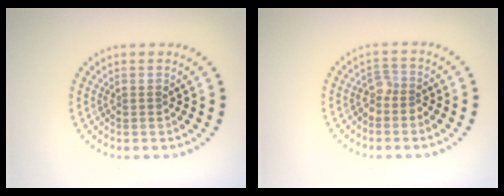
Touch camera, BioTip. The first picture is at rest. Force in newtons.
{"total": 1.6, "press": 1.3, "slide": 1.0}